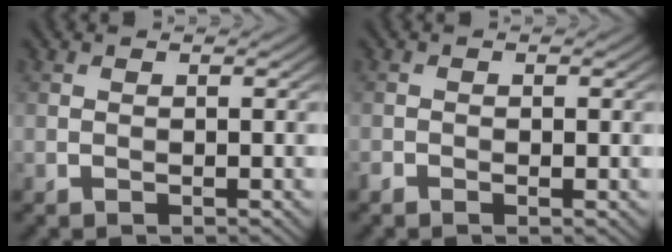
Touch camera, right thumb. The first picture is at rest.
{"total": 1.2, "force": [-0.6, 0.4, 0.9], "torque": [-0.020, -0.003, -0.013]}